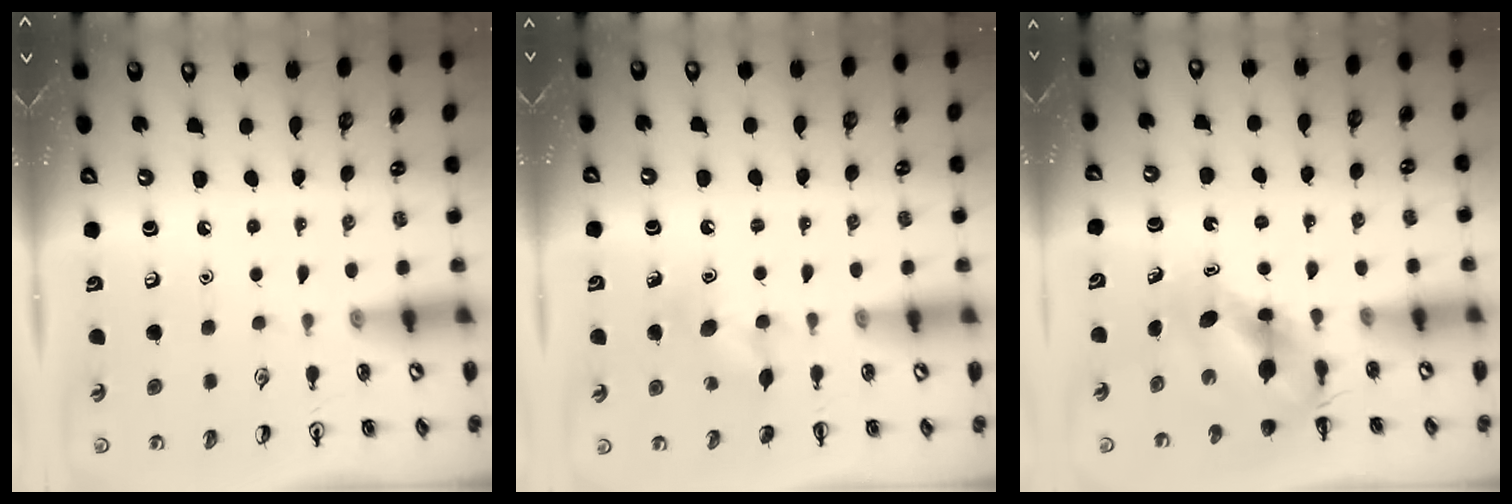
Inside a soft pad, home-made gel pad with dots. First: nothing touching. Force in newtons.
{"total": 6.4, "press": 6.3, "slide": 1.1}
{"total": 6.1, "press": 6.0, "slide": 1.1}